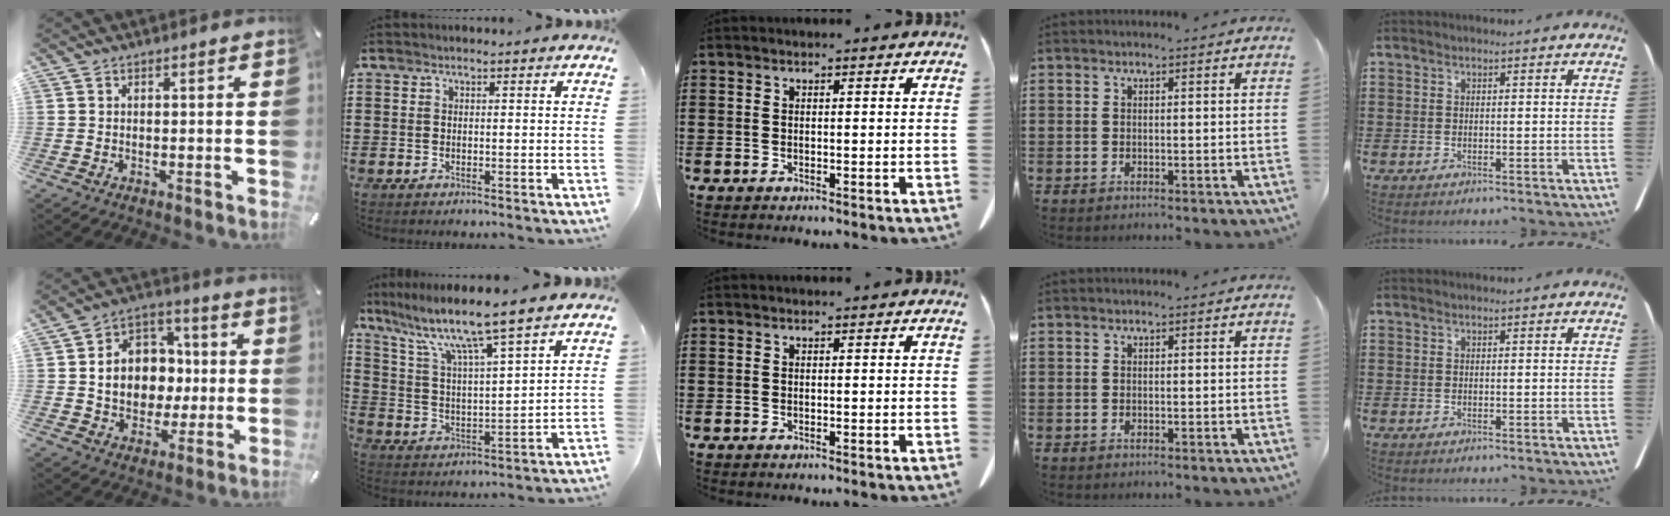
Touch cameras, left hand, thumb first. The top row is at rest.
{"thumb": {"total": 12.9, "force": [-0.5, 11.1, 6.5], "torque": [-0.115, 0.017, 0.000]}, "index": {"total": 8.2, "force": [6.7, -0.4, 4.7], "torque": [-0.119, -0.044, 0.106]}}